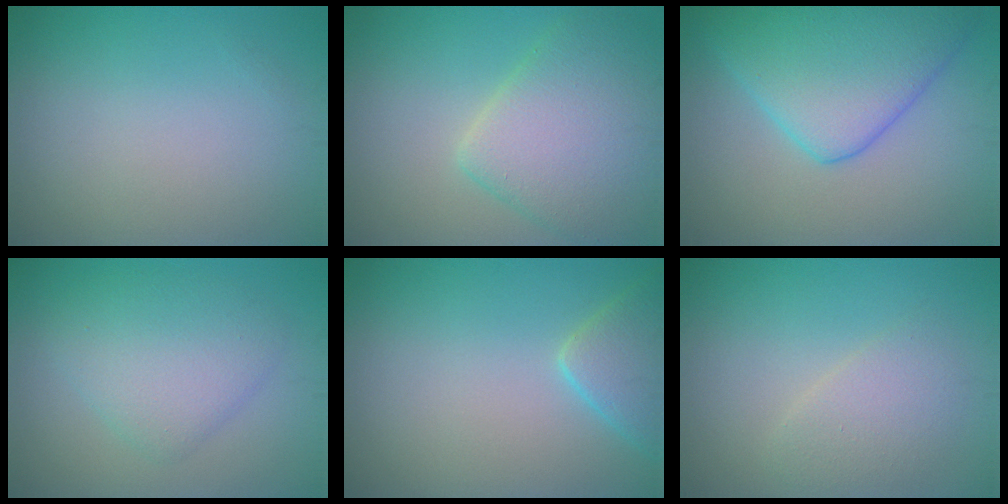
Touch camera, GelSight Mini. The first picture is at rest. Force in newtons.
{"total": 7.1, "press": 7.1, "slide": 0.3}
{"total": 8.4, "press": 8.4, "slide": 0.4}
{"total": 4.5, "press": 4.5, "slide": 0.3}
{"total": 3.7, "press": 3.7, "slide": 0.3}
{"total": 2.4, "press": 2.3, "slide": 0.2}